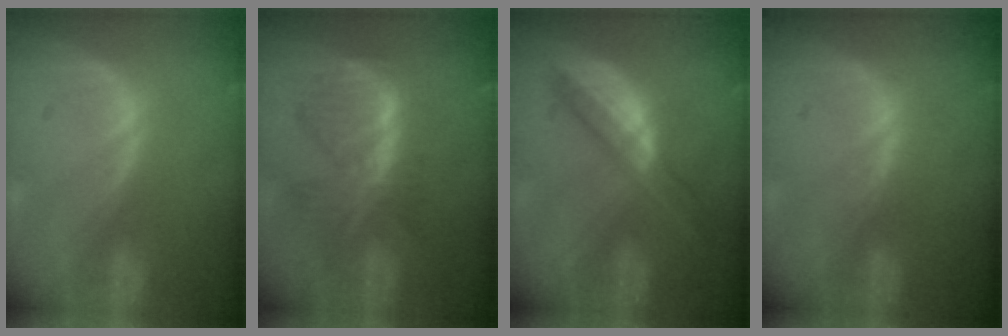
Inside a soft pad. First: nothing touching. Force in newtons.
{"total": 7.4, "press": 6.7, "slide": 3.0}
{"total": 5.5, "press": 5.3, "slide": 1.6}
{"total": 0.8, "press": 0.8, "slide": 0.3}